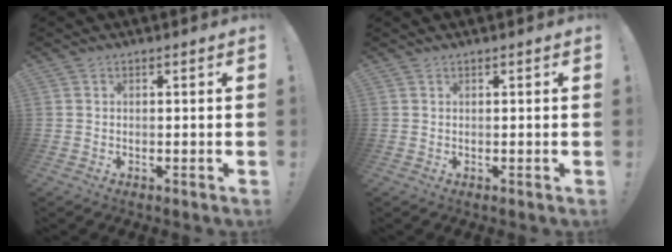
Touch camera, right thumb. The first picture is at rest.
{"total": 0.6, "force": [0.2, -0.2, -0.6], "torque": [0.009, 0.002, 0.004]}